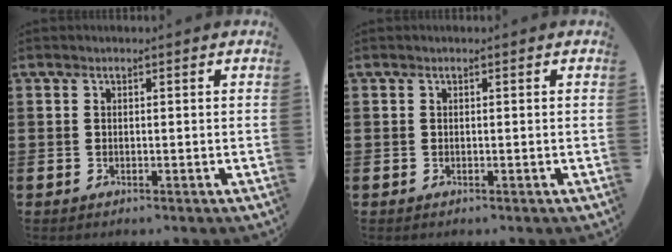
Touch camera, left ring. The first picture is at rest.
{"total": 0.0}